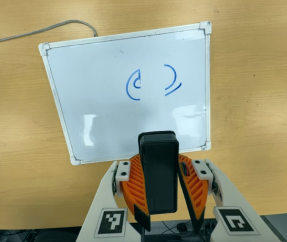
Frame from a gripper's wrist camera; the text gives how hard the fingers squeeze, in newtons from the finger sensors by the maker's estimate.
{"total": 10.0, "left": 10.0, "right": 10.1}